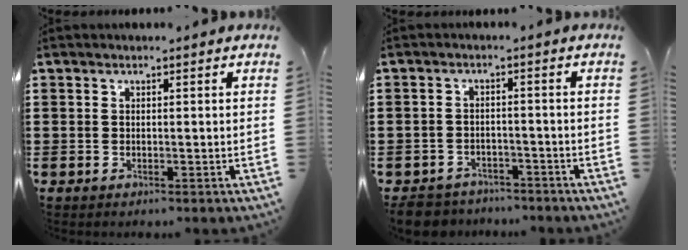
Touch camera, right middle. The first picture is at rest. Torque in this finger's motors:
{"motor_torque": [0.41, -0.17, 0.04, 0.03]}